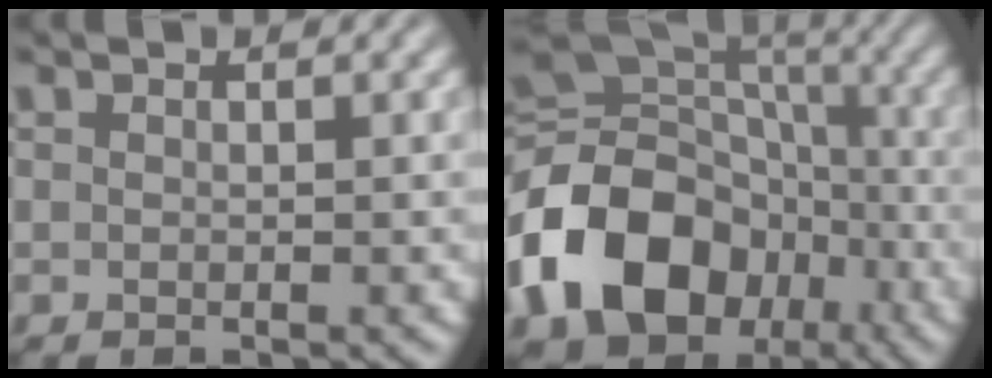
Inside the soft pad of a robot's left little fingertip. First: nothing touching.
{"total": 17.3, "force": [-6.3, 12.9, 9.6], "torque": [-0.213, -0.001, -0.122]}